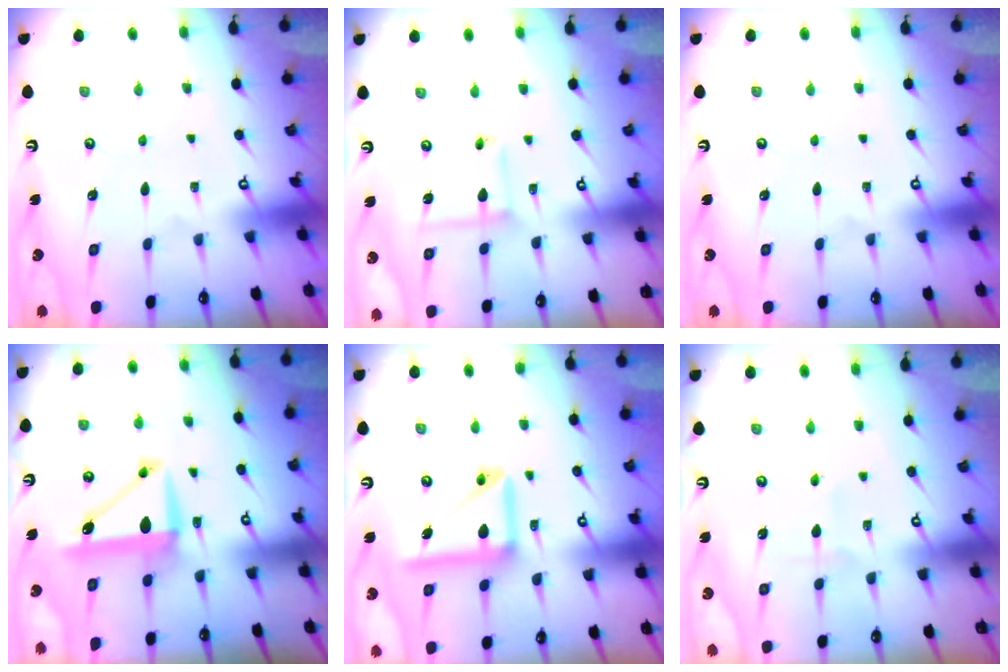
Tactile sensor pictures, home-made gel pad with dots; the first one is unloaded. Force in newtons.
{"total": 6.3, "press": 6.3, "slide": 0.4}
{"total": 0.0}
{"total": 9.1, "press": 9.0, "slide": 1.6}
{"total": 14.8, "press": 14.6, "slide": 2.4}
{"total": 1.6, "press": 1.5, "slide": 0.7}